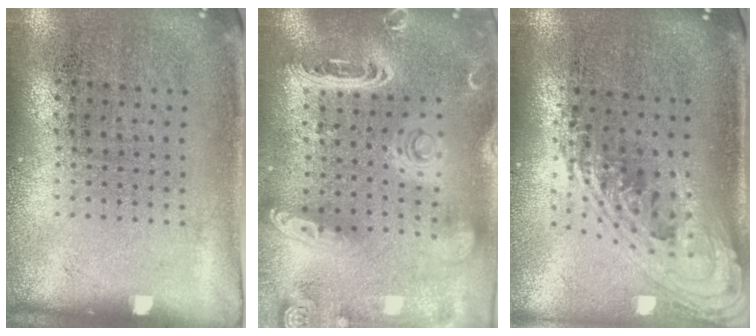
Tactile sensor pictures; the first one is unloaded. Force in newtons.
{"total": 3.3, "press": 2.7, "slide": 1.8}
{"total": 2.3, "press": 1.6, "slide": 1.7}